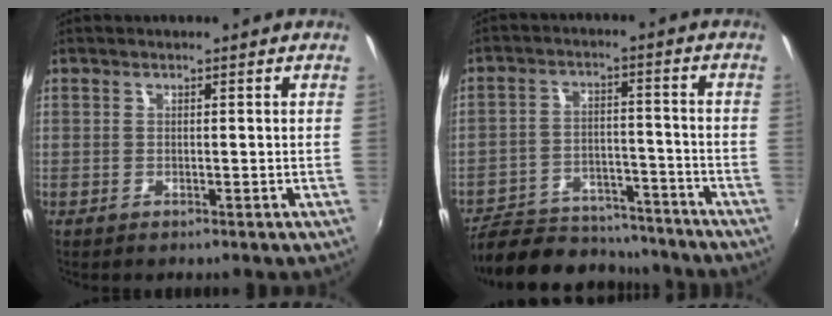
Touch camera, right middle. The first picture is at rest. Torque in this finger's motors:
{"motor_torque": [0.60, -0.88, -0.03, 0.00]}